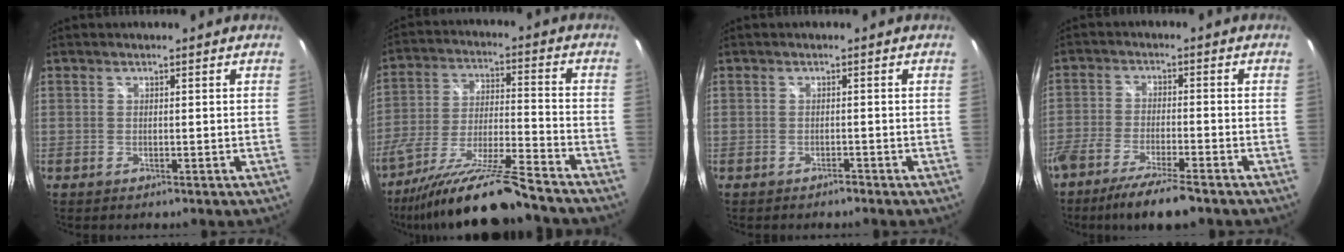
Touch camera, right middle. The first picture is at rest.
{"total": 17.9, "force": [-15.0, 0.0, 9.8], "torque": [-0.192, -0.036, -0.257]}
{"total": 1.0, "force": [-0.9, 0.3, 0.2], "torque": [-0.004, 0.000, -0.016]}
{"total": 10.3, "force": [-8.0, 1.5, 6.3], "torque": [-0.135, -0.023, -0.141]}